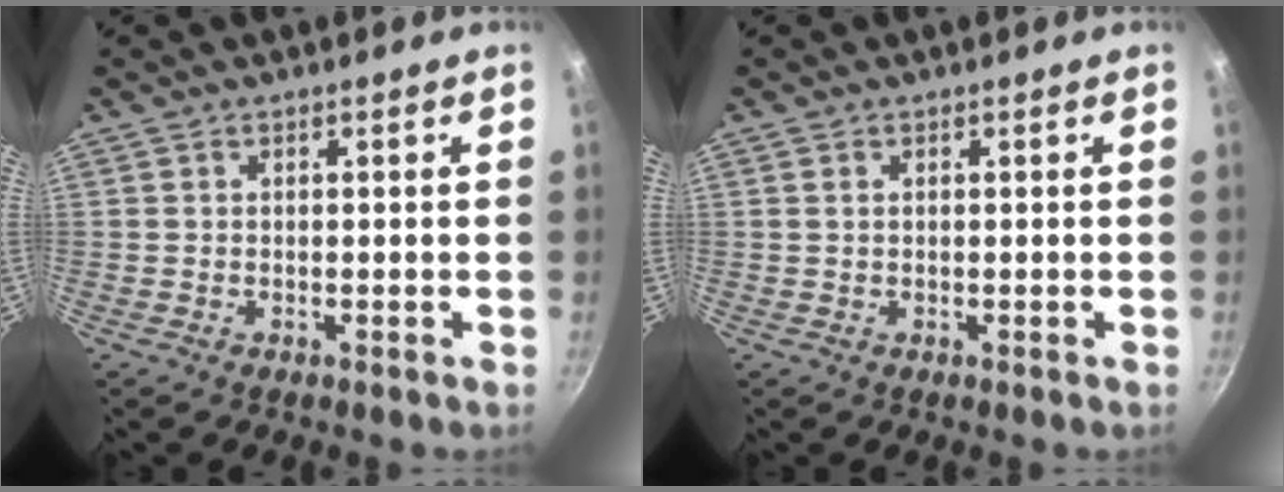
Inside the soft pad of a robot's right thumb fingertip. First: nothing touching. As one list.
[{"total": 0.6, "force": [0.3, 0.3, 0.4], "torque": [-0.009, 0.001, 0.006]}]